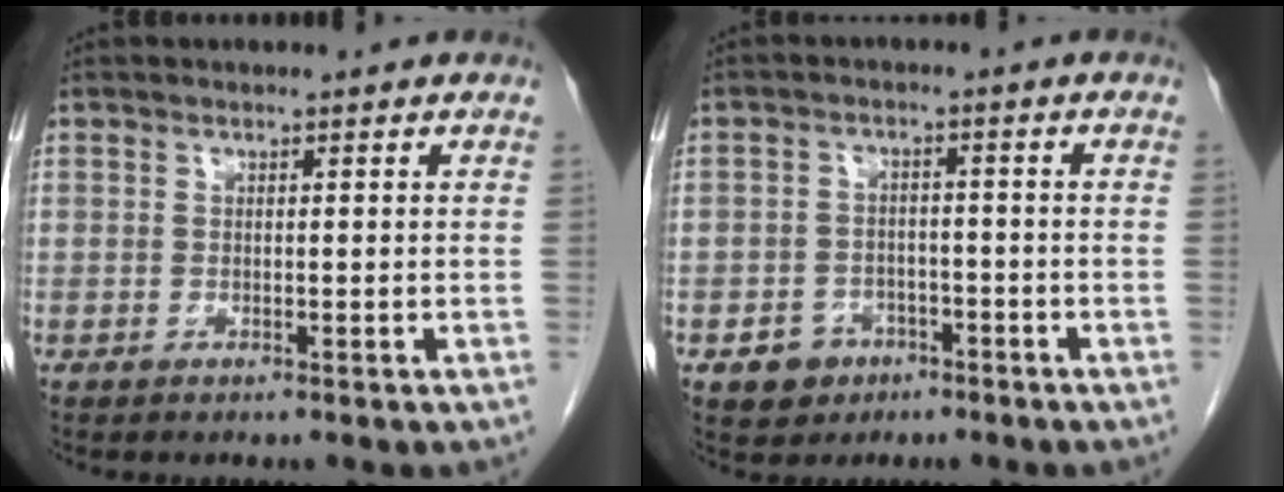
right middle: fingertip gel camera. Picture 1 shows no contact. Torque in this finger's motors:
{"motor_torque": [0.48, -0.50, 0.18, 0.01]}